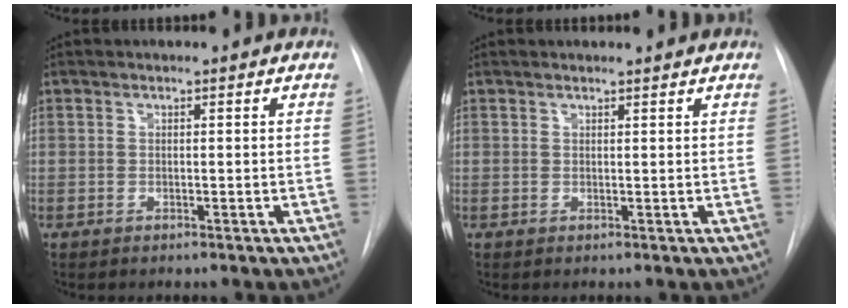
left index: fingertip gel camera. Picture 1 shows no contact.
{"total": 1.7, "force": [1.7, -0.1, 0.2], "torque": [-0.009, 0.006, 0.023]}